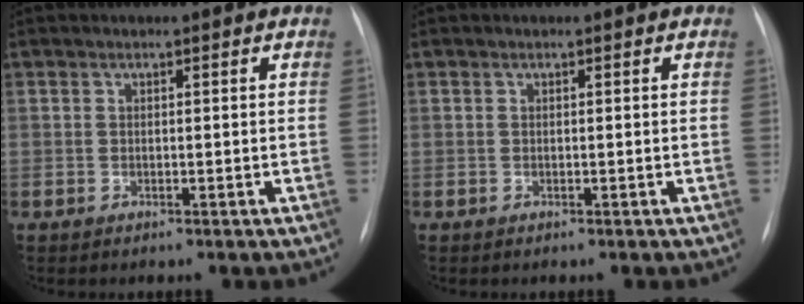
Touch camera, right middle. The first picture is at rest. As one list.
[{"total": 0.0}]